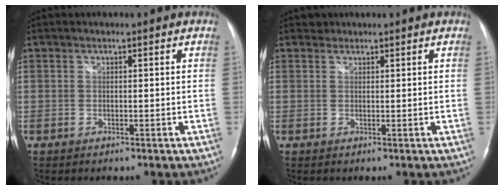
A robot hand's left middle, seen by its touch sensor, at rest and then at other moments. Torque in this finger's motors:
{"motor_torque": [0.08, -0.05, -0.09, 0.00]}